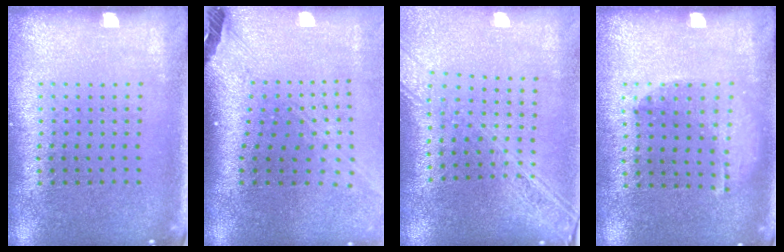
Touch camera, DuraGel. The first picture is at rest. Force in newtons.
{"total": 2.8, "press": 2.0, "slide": 1.9}
{"total": 2.2, "press": 1.9, "slide": 1.2}
{"total": 1.1, "press": 1.1, "slide": 0.1}